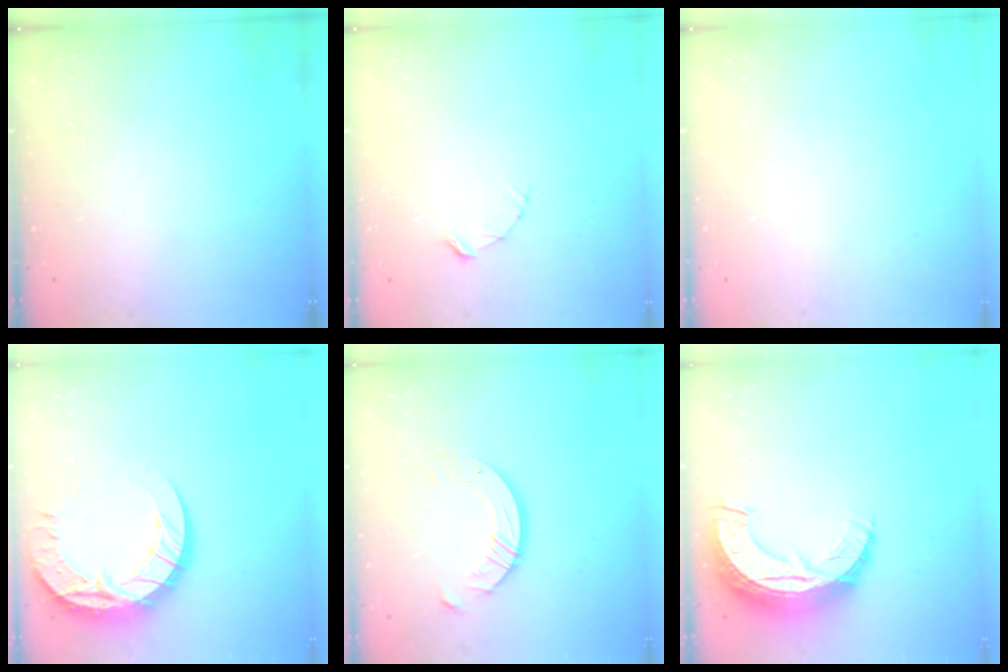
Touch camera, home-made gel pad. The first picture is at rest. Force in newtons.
{"total": 2.7, "press": 2.7, "slide": 0.3}
{"total": 0.0}
{"total": 16.8, "press": 16.7, "slide": 1.7}
{"total": 9.2, "press": 9.1, "slide": 0.8}
{"total": 11.6, "press": 11.6, "slide": 0.7}